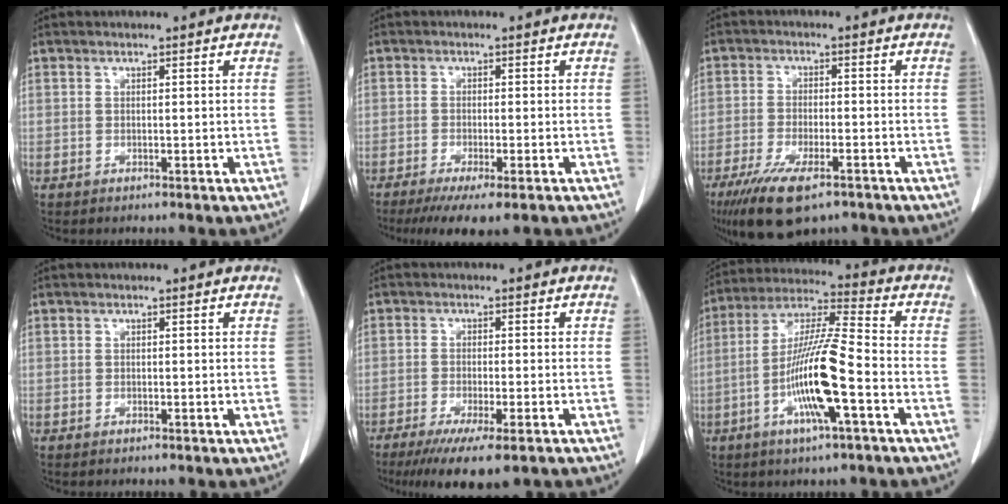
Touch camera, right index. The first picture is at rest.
{"total": 7.8, "force": [-5.6, 1.1, 5.3], "torque": [-0.077, -0.019, -0.085]}
{"total": 10.4, "force": [-7.0, 3.1, 7.1], "torque": [-0.128, -0.020, -0.114]}
{"total": 0.0}
{"total": 10.0, "force": [-7.1, 1.5, 6.9], "torque": [-0.100, -0.022, -0.108]}
{"total": 14.1, "force": [-4.5, 0.8, 13.4], "torque": [-0.264, -0.001, -0.088]}